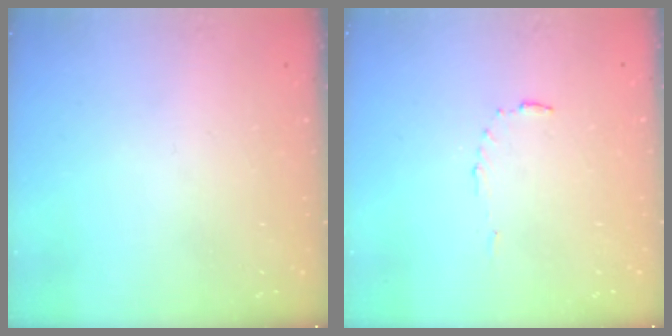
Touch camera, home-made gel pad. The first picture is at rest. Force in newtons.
{"total": 4.2, "press": 4.1, "slide": 0.4}